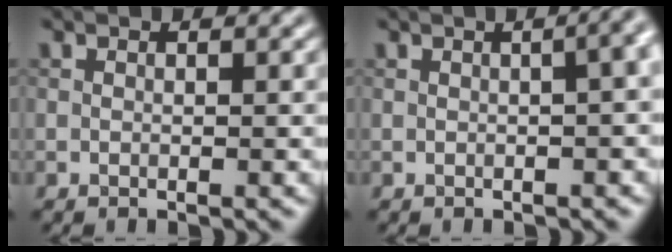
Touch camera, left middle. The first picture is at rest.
{"total": 5.9, "force": [0.6, 3.3, 4.9], "torque": [-0.013, 0.029, -0.014]}